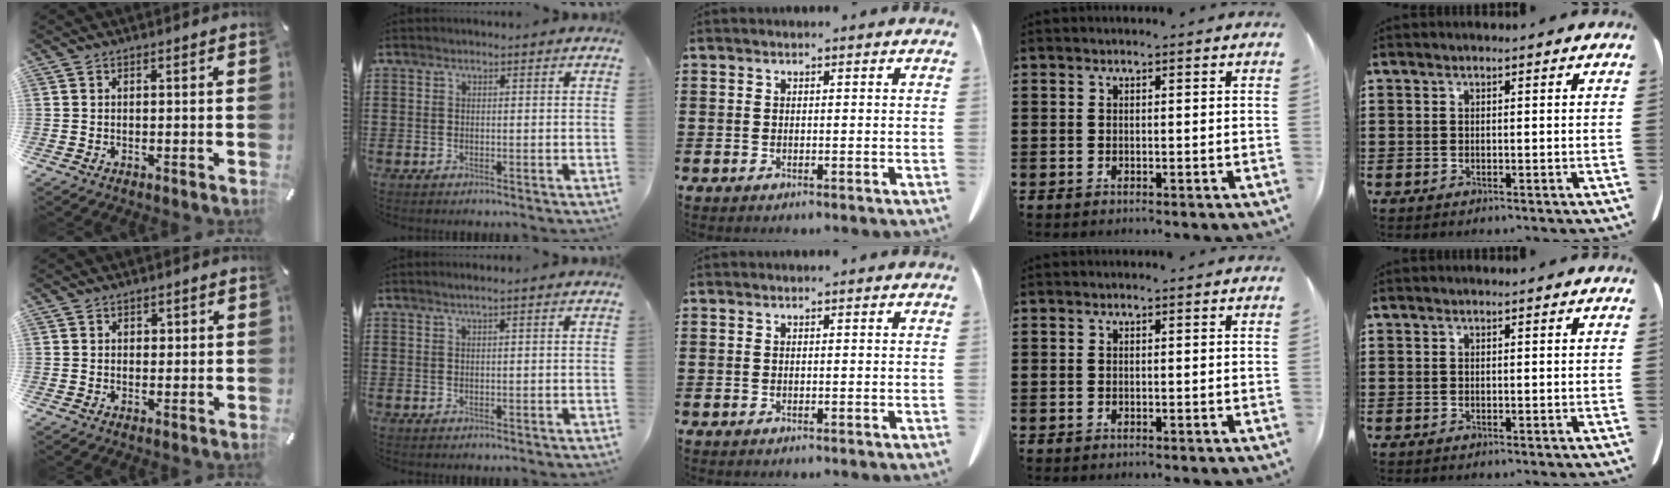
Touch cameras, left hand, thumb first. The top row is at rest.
{"thumb": {"total": 1.0, "force": [0.2, 1.0, 0.2], "torque": [0.002, 0.001, 0.001]}, "index": {"total": 1.0, "force": [0.5, -0.1, 0.9], "torque": [-0.014, -0.001, 0.008]}}